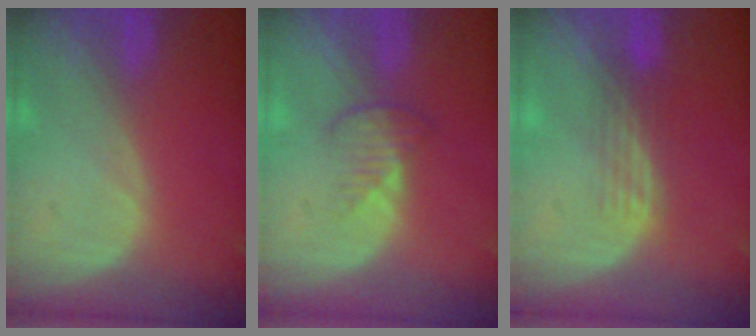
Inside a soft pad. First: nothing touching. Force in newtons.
{"total": 3.1, "press": 2.9, "slide": 1.2}
{"total": 3.1, "press": 2.7, "slide": 1.5}